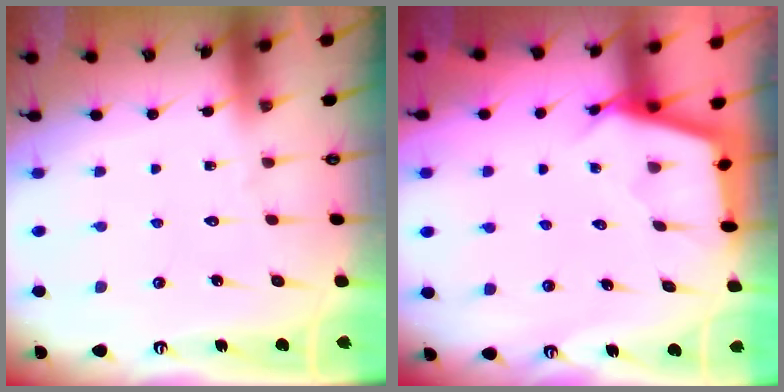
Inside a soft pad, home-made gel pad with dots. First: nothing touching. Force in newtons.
{"total": 3.3, "press": 3.2, "slide": 0.3}